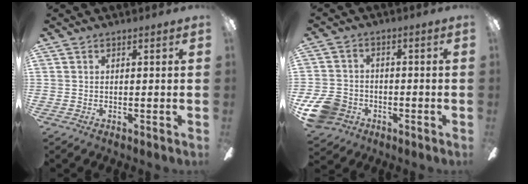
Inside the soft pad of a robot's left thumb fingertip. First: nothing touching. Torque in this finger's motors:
{"motor_torque": [-0.41, 1.24, 0.33, -0.37, 0.02]}